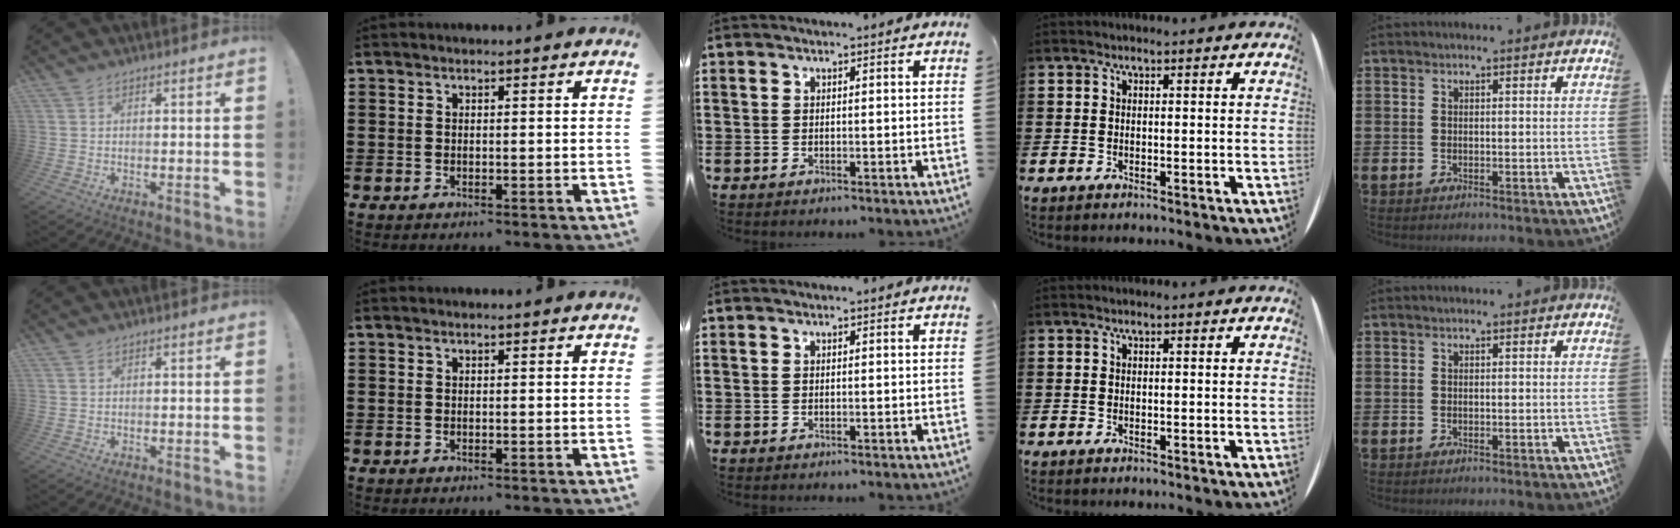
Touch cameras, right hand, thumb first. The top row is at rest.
{}